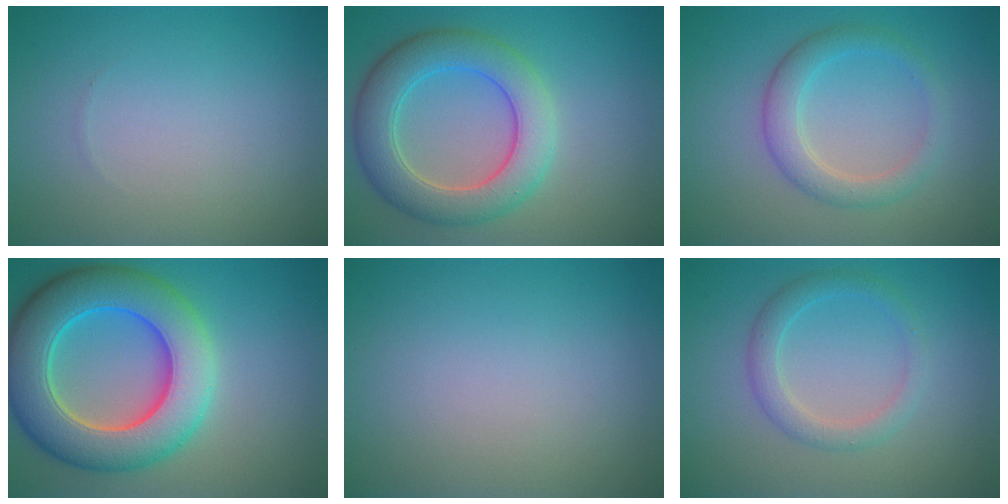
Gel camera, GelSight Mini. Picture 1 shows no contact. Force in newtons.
{"total": 6.5, "press": 6.5, "slide": 0.2}
{"total": 3.3, "press": 3.2, "slide": 0.3}
{"total": 10.6, "press": 10.6, "slide": 0.5}
{"total": 0.0}
{"total": 2.4, "press": 2.4, "slide": 0.1}